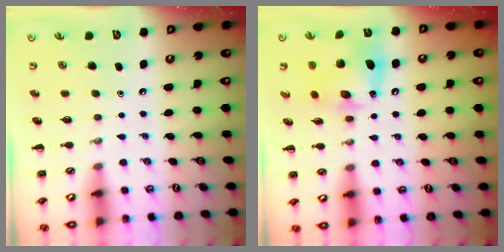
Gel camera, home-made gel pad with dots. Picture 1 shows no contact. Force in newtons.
{"total": 12.7, "press": 12.6, "slide": 1.8}